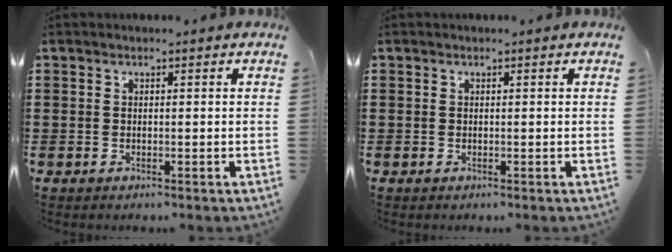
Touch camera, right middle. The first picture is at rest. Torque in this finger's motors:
{"motor_torque": [-2.14, 0.00, 0.00, 0.00]}